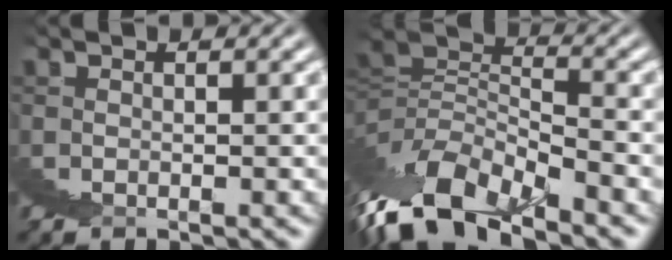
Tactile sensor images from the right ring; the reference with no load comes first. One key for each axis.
{"total": 6.4, "fx": -1.9, "fy": 2.4, "fz": 5.6, "tx": -0.098, "ty": -0.004, "tz": -0.030}